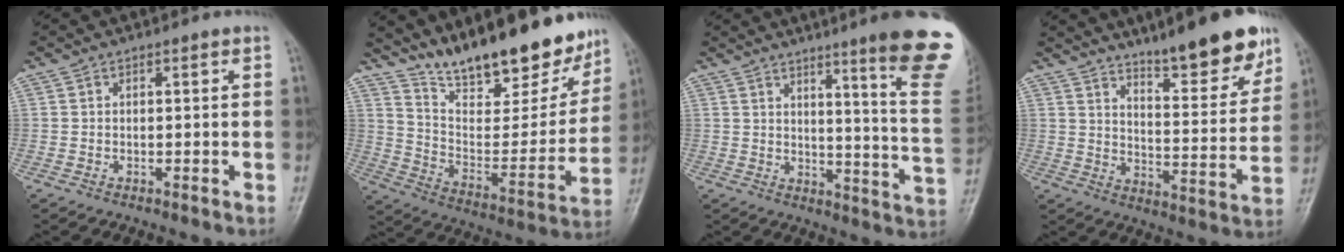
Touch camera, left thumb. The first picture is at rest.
{"total": 22.9, "force": [18.4, 7.2, 11.6], "torque": [-0.141, -0.096, 0.292]}
{"total": 18.3, "force": [11.4, 0.6, 14.4], "torque": [-0.157, -0.076, 0.141]}
{"total": 15.6, "force": [11.4, 3.3, 10.2], "torque": [-0.112, -0.071, 0.176]}